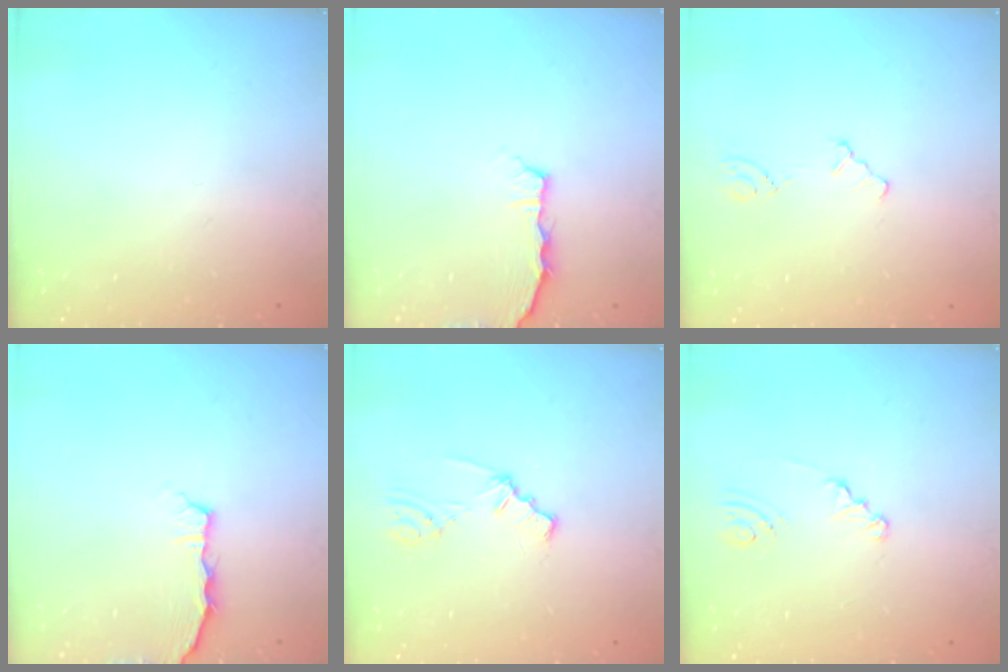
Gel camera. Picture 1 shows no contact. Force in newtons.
{"total": 2.8, "press": 2.8, "slide": 0.4}
{"total": 2.2, "press": 2.2, "slide": 0.4}
{"total": 2.8, "press": 2.8, "slide": 0.4}
{"total": 1.2, "press": 1.2, "slide": 0.2}
{"total": 1.7, "press": 1.7, "slide": 0.3}